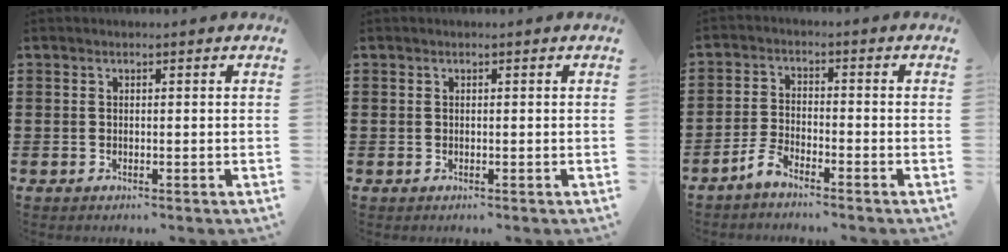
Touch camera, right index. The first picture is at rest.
{"total": 0.0}
{"total": 3.2, "force": [-3.0, 0.4, 1.2], "torque": [-0.035, 0.004, -0.064]}